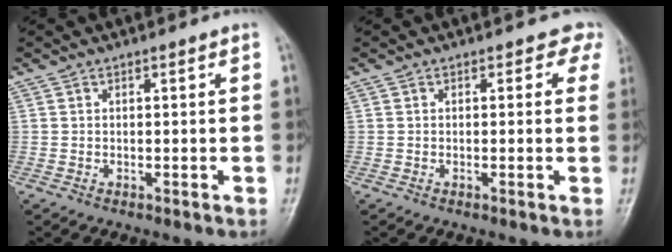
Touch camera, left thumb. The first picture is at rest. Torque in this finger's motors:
{"motor_torque": [0.24, 0.30, -0.05, 0.00, 0.03]}